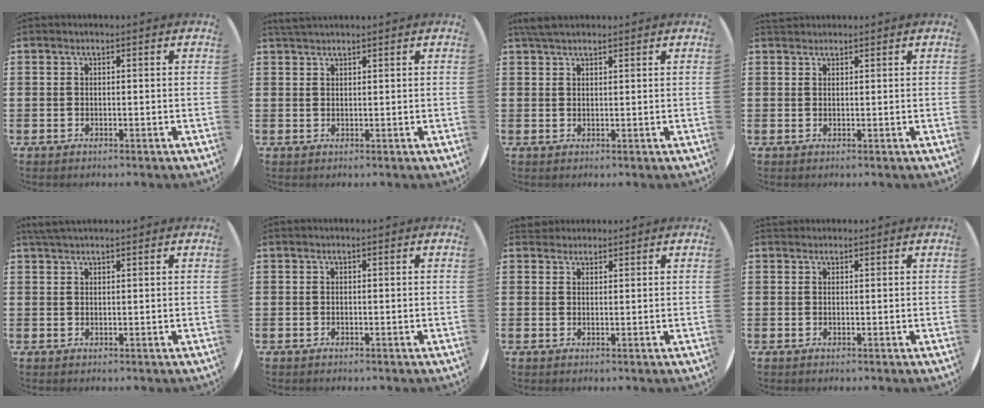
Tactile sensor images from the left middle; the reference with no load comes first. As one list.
[{"total": 1.3, "force": [1.3, 0.0, 0.3], "torque": [-0.009, 0.001, 0.024]}, {"total": 2.8, "force": [2.4, 0.7, 1.3], "torque": [-0.030, 0.005, 0.045]}, {"total": 0.9, "force": [0.9, 0.2, 0.0], "torque": [-0.001, 0.001, 0.018]}, {"total": 1.7, "force": [1.6, 0.2, 0.7], "torque": [-0.015, 0.002, 0.030]}, {"total": 0.0}, {"total": 1.6, "force": [1.5, 0.5, -0.1], "torque": [0.000, 0.003, 0.030]}, {"total": 0.6, "force": [0.6, 0.2, -0.1], "torque": [0.002, 0.004, 0.012]}]